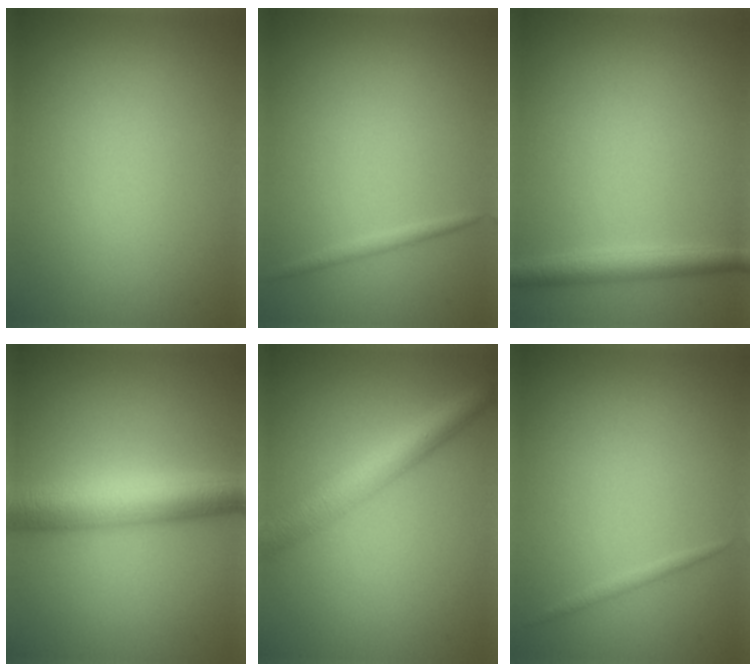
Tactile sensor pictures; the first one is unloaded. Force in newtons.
{"total": 0.9, "press": 0.9, "slide": 0.0}
{"total": 2.4, "press": 2.4, "slide": 0.0}
{"total": 6.6, "press": 6.6, "slide": 0.1}
{"total": 5.1, "press": 5.0, "slide": 0.3}
{"total": 0.7, "press": 0.7, "slide": 0.0}